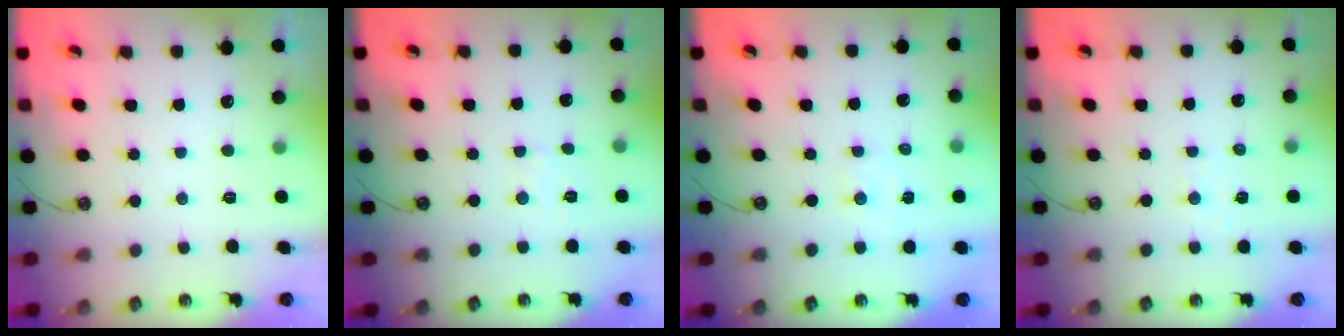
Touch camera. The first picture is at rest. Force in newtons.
{"total": 4.3, "press": 4.3, "slide": 0.7}
{"total": 2.4, "press": 2.4, "slide": 0.5}
{"total": 2.9, "press": 2.9, "slide": 0.4}